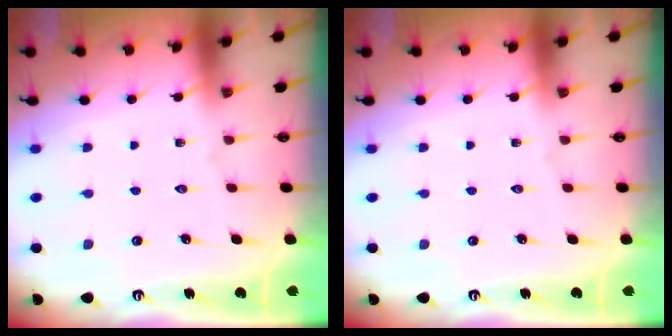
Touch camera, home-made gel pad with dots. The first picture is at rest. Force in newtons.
{"total": 0.0}